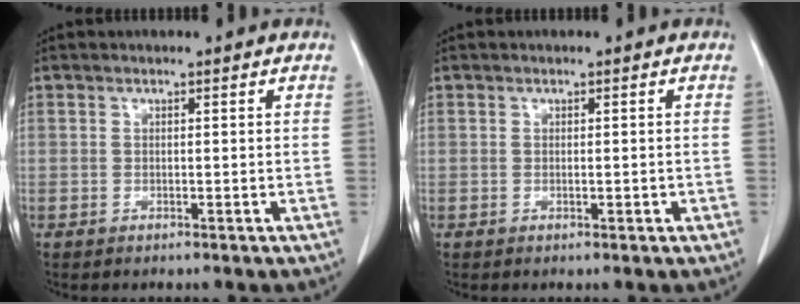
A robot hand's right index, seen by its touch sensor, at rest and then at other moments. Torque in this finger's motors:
{"motor_torque": [-0.14, -0.02, 0.00, 0.00]}